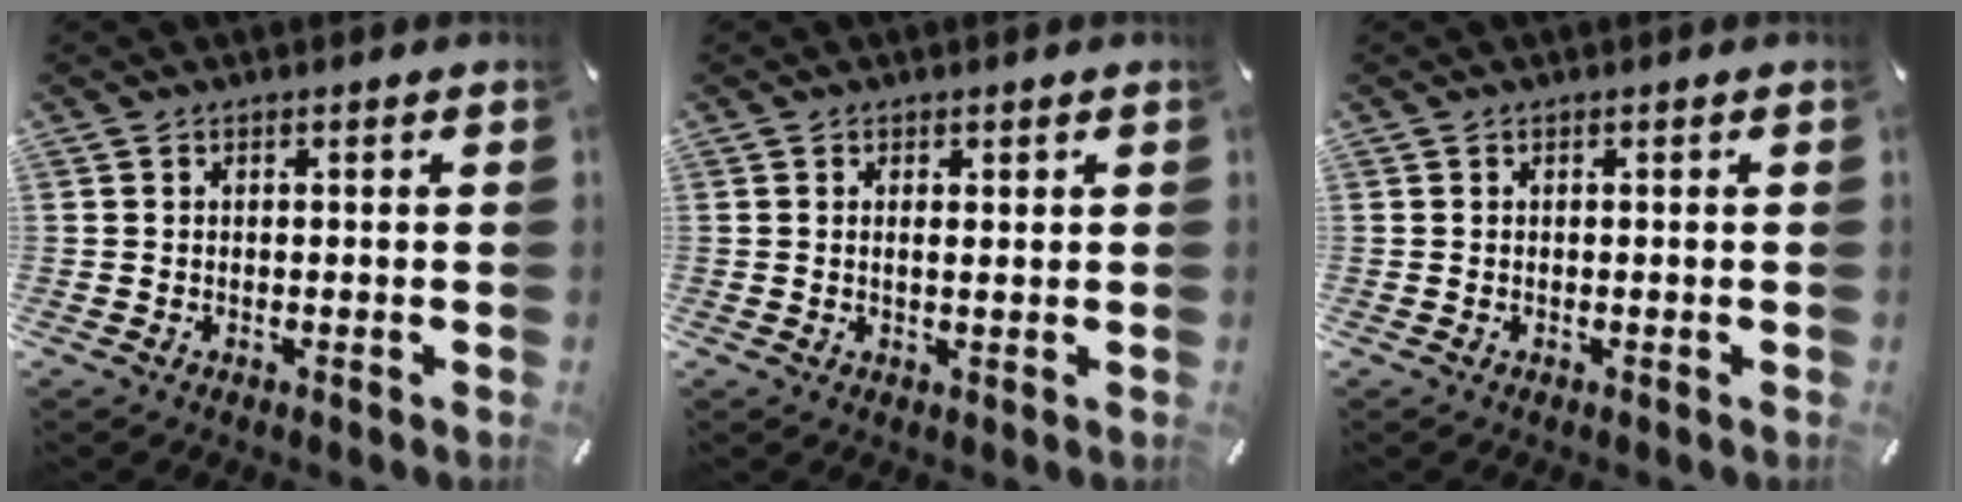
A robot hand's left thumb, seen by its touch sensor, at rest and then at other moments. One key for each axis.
{"total": 1.3, "fx": 0.5, "fy": 0.5, "fz": 1.1, "tx": -0.015, "ty": -0.002, "tz": 0.006}
{"total": 0.0}